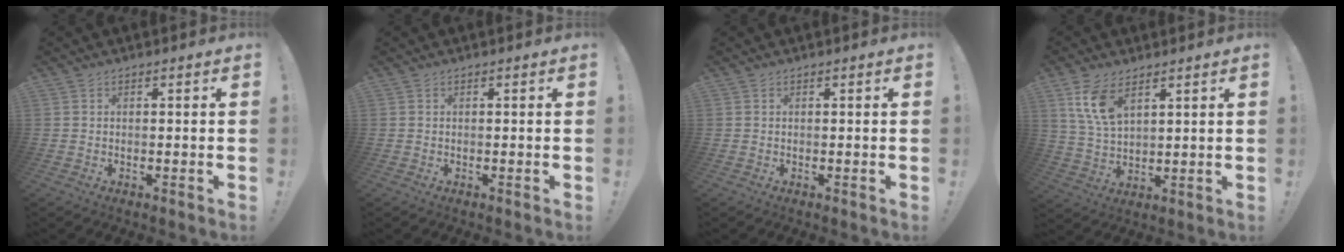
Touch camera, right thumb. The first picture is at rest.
{"total": 0.0}
{"total": 0.0}
{"total": 9.8, "force": [5.7, 4.8, 6.4], "torque": [-0.124, -0.019, 0.108]}